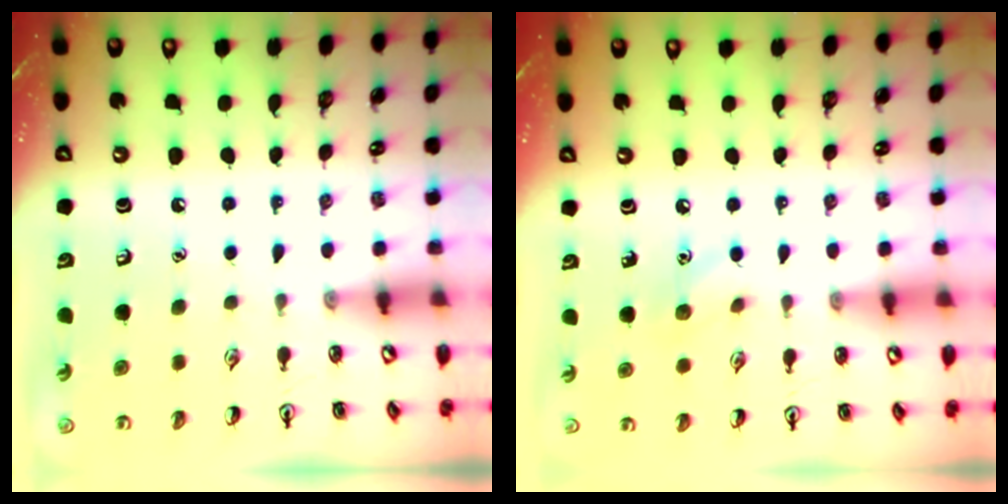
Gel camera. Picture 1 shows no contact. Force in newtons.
{"total": 6.1, "press": 5.8, "slide": 1.9}